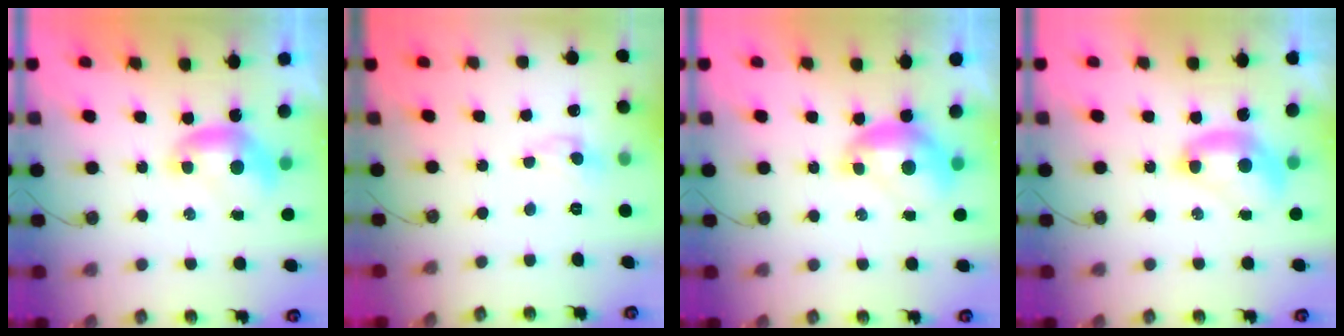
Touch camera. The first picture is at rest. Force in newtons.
{"total": 0.0}
{"total": 1.7, "press": 1.7, "slide": 0.4}
{"total": 2.5, "press": 2.5, "slide": 0.1}